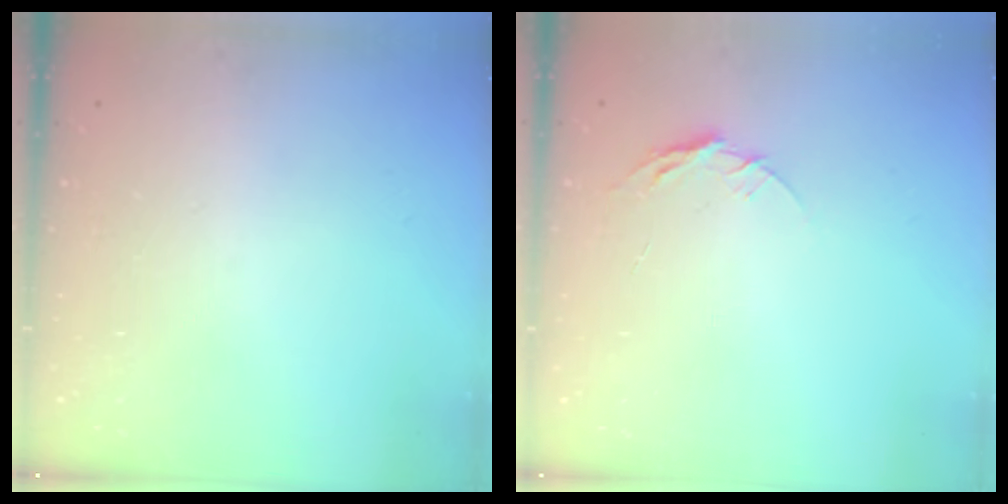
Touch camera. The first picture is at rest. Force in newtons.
{"total": 6.5, "press": 6.5, "slide": 0.6}